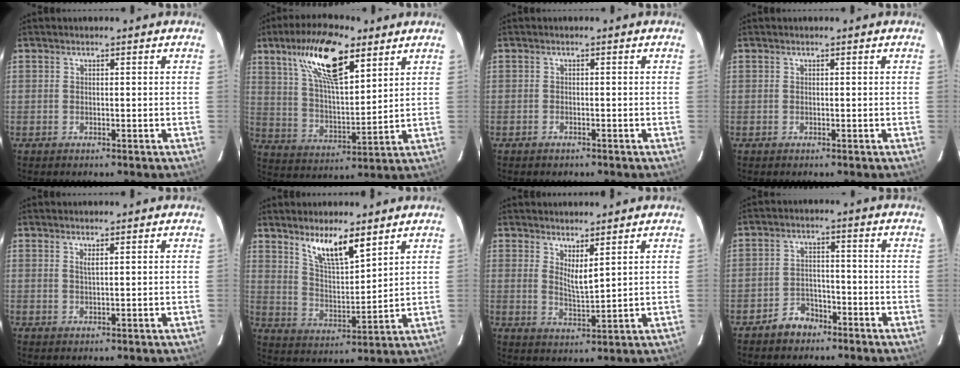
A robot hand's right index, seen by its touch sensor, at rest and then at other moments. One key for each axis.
{"total": 17.2, "fx": 9.8, "fy": 6.0, "fz": 12.8, "tx": -0.229, "ty": 0.020, "tz": 0.181}
{"total": 1.1, "fx": -0.8, "fy": 0.7, "fz": 0.1, "tx": -0.006, "ty": 0.002, "tz": -0.013}
{"total": 0.0}
{"total": 1.1, "fx": 0.6, "fy": -0.1, "fz": 0.8, "tx": -0.018, "ty": 0.000, "tz": 0.011}
{"total": 9.8, "fx": 6.9, "fy": 2.3, "fz": 6.6, "tx": -0.114, "ty": -0.003, "tz": 0.135}
{"total": 4.2, "fx": 3.0, "fy": 0.6, "fz": 2.9, "tx": -0.050, "ty": -0.012, "tz": 0.051}
{"total": 5.1, "fx": -3.8, "fy": 3.2, "fz": 1.1, "tx": -0.033, "ty": 0.015, "tz": -0.060}